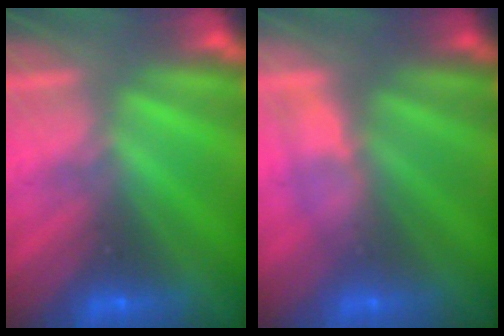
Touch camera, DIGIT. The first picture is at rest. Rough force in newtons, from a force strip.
{"total": 3.0}